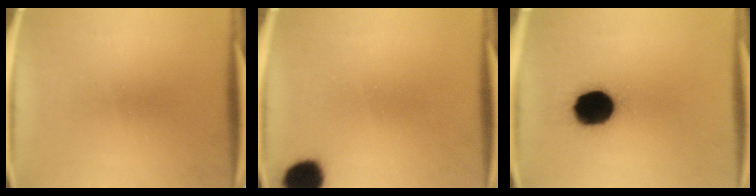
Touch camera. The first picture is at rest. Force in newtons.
{"total": 8.3}
{"total": 15.7}